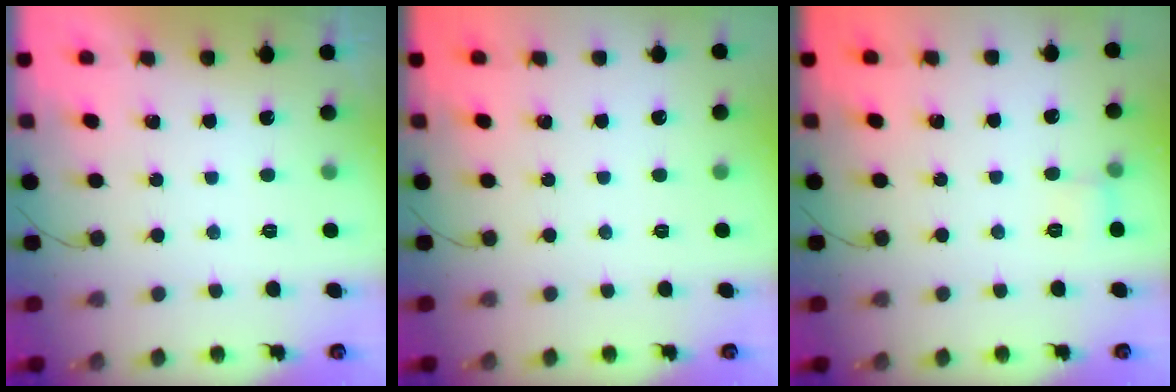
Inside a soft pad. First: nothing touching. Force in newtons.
{"total": 0.0}
{"total": 6.7, "press": 6.4, "slide": 2.0}